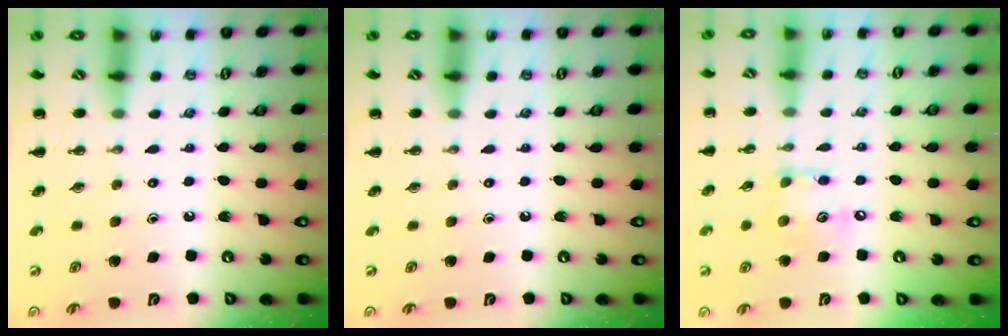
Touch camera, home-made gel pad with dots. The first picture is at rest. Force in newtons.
{"total": 0.0}
{"total": 9.0, "press": 9.0, "slide": 0.6}